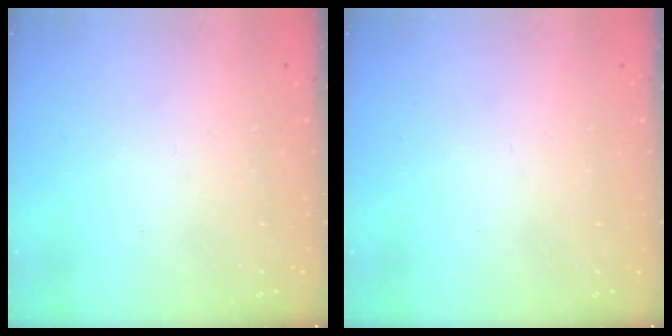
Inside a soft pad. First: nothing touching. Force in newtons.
{"total": 0.0}